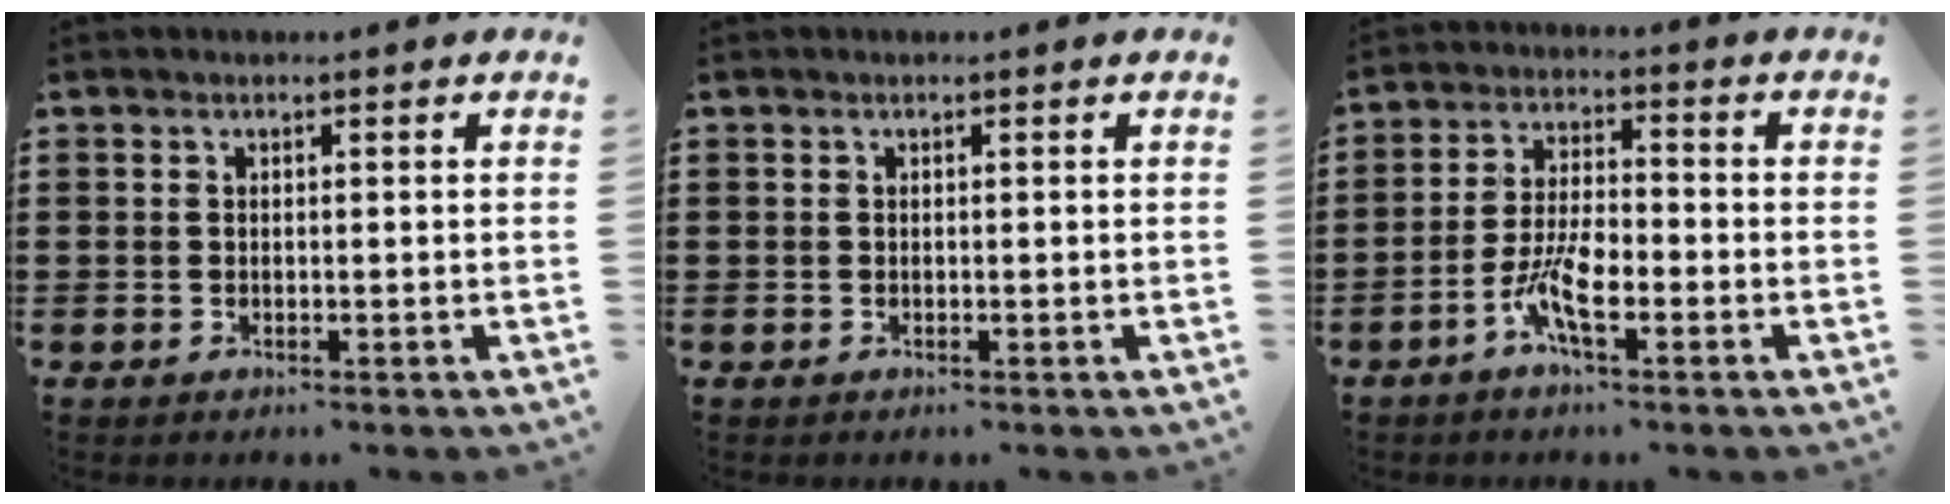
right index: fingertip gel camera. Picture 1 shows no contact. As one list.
[{"total": 0.0}, {"total": 7.0, "force": [-3.4, 1.9, 5.8], "torque": [-0.135, -0.013, -0.069]}]